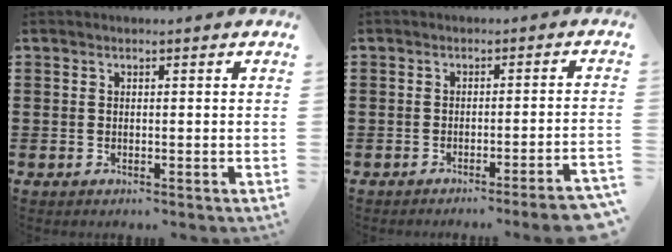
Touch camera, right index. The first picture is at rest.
{"total": 3.0, "force": [-2.4, -0.6, 1.8], "torque": [-0.029, -0.010, -0.047]}